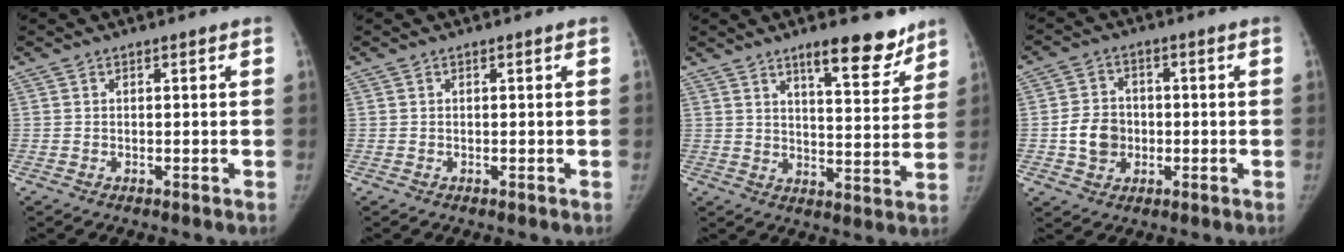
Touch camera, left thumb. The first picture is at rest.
{"total": 0.0}
{"total": 11.3, "force": [8.2, 3.3, 7.1], "torque": [-0.062, -0.058, 0.119]}
{"total": 6.9, "force": [-1.1, 6.0, 3.4], "torque": [-0.036, 0.009, -0.023]}